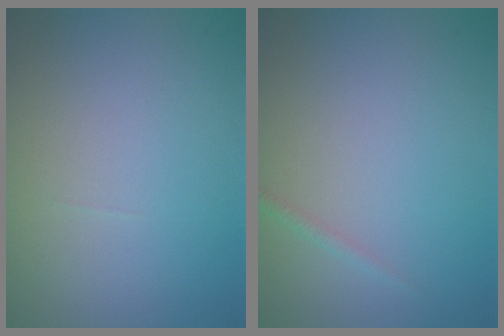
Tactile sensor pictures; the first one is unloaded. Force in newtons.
{"total": 0.7, "press": 0.7, "slide": 0.0}